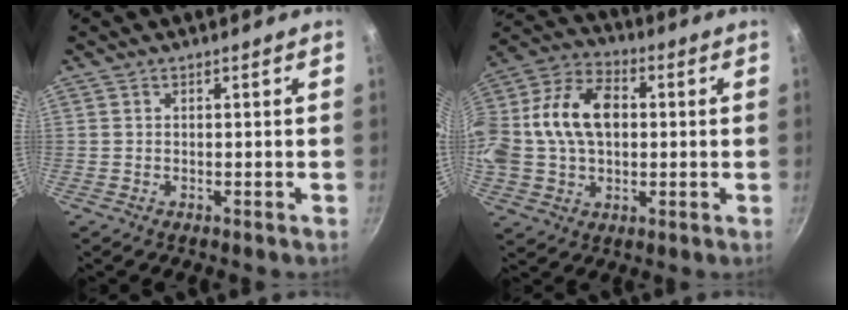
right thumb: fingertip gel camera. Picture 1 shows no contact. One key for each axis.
{"total": 19.0, "fx": 1.6, "fy": 13.2, "fz": 13.5, "tx": -0.245, "ty": 0.033, "tz": 0.016}